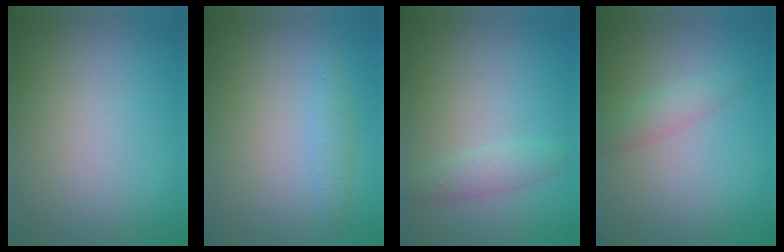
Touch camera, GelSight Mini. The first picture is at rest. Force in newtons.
{"total": 1.3, "press": 1.3, "slide": 0.0}
{"total": 1.7, "press": 1.7, "slide": 0.1}
{"total": 1.7, "press": 1.7, "slide": 0.1}